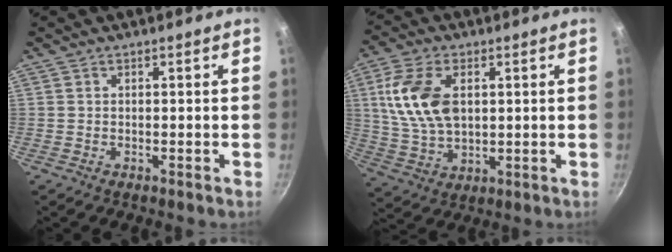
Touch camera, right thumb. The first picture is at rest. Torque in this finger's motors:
{"motor_torque": [-0.06, 0.46, 1.22, 0.16, 0.36]}